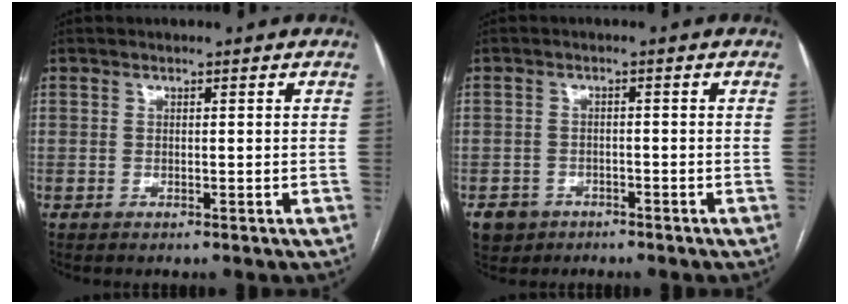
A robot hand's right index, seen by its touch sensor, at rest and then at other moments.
{"total": 4.0, "force": [-2.5, 3.1, 0.5], "torque": [-0.011, 0.006, -0.036]}